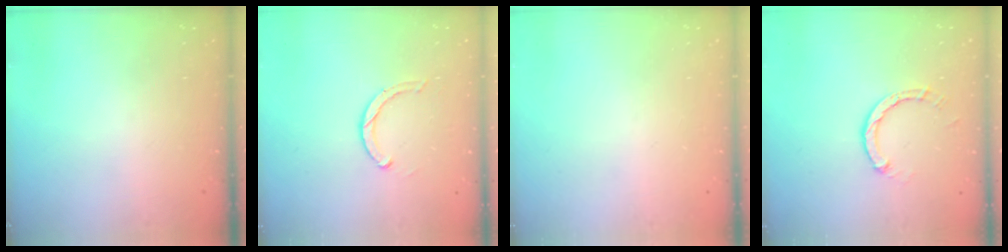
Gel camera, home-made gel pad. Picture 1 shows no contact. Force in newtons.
{"total": 3.0, "press": 2.9, "slide": 0.5}
{"total": 0.0}
{"total": 3.0, "press": 3.0, "slide": 0.3}